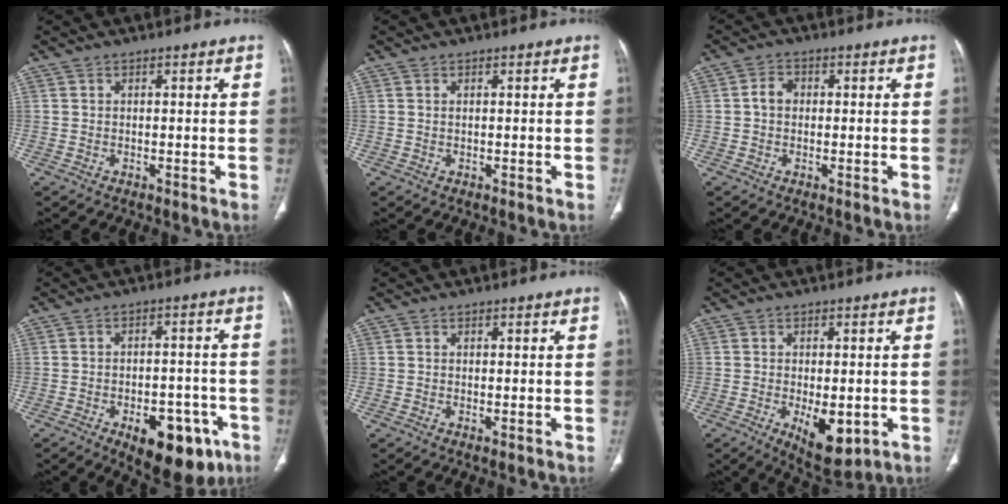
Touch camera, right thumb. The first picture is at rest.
{"total": 0.0}
{"total": 2.9, "force": [0.0, 2.3, 1.8], "torque": [-0.026, 0.011, -0.004]}
{"total": 14.3, "force": [-6.9, 7.3, 10.1], "torque": [-0.102, 0.031, -0.083]}
{"total": 0.6, "force": [-0.1, 0.2, 0.6], "torque": [-0.017, -0.005, 0.001]}
{"total": 9.0, "force": [-2.5, 4.2, 7.5], "torque": [-0.100, -0.013, -0.023]}